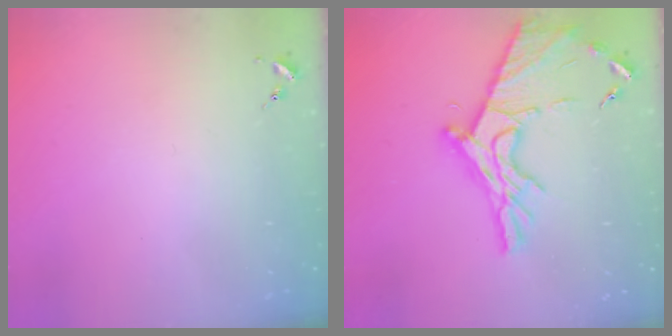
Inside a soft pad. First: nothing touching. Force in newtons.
{"total": 18.4, "press": 18.3, "slide": 1.1}